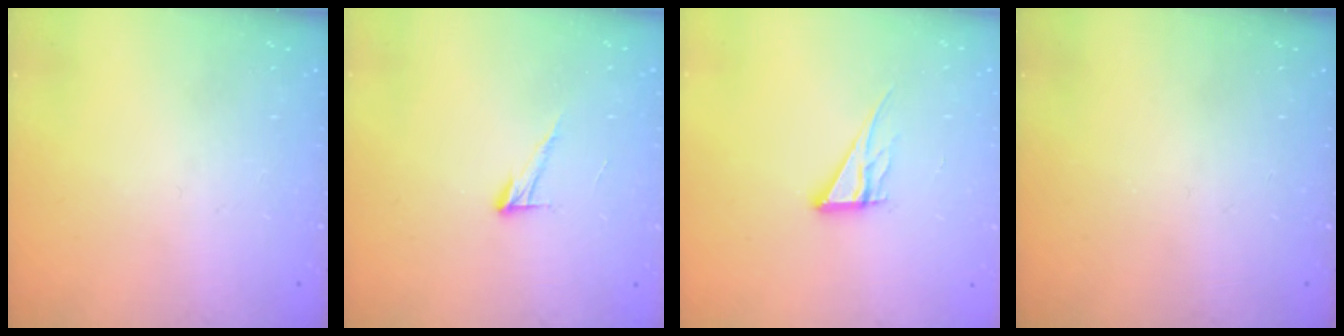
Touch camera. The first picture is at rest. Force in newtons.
{"total": 7.1, "press": 7.0, "slide": 0.4}
{"total": 7.1, "press": 7.1, "slide": 0.2}
{"total": 0.0}